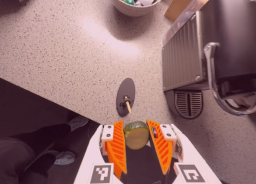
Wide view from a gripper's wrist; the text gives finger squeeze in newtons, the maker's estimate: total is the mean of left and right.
{"total": 10.7, "left": 11.0, "right": 10.4}